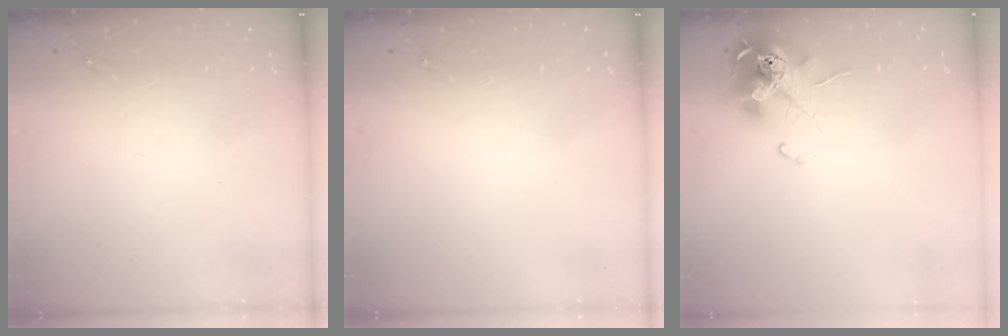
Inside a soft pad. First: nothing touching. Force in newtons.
{"total": 0.0}
{"total": 13.5, "press": 13.4, "slide": 1.2}